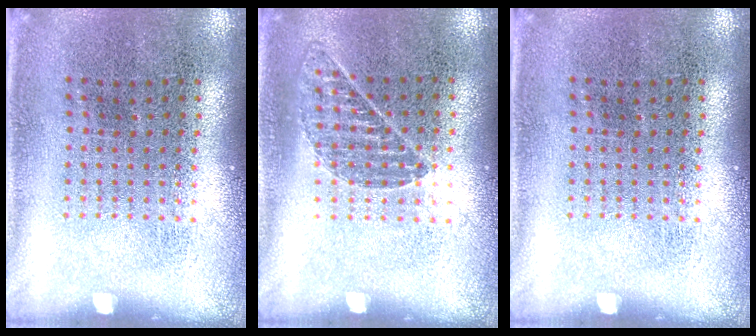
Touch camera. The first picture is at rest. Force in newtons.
{"total": 0.8, "press": 0.8, "slide": 0.1}
{"total": 0.0}